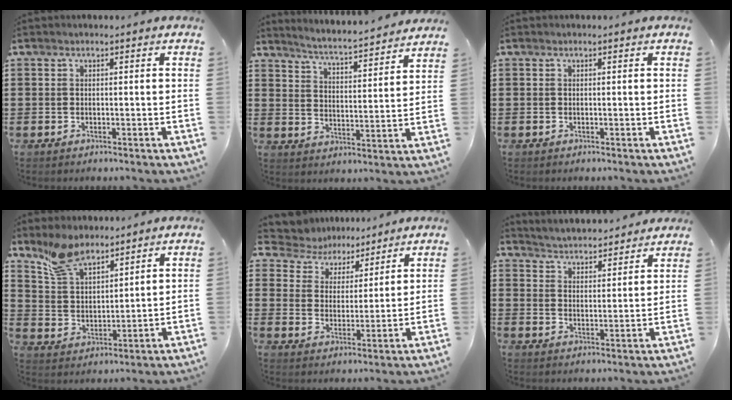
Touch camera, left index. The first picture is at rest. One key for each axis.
{"total": 4.1, "fx": 4.0, "fy": -0.7, "fz": 0.8, "tx": -0.037, "ty": -0.039, "tz": 0.060}
{"total": 0.0}
{"total": 7.3, "fx": 6.4, "fy": 2.4, "fz": 2.7, "tx": -0.075, "ty": -0.014, "tz": 0.122}
{"total": 5.2, "fx": 4.6, "fy": 2.4, "fz": 0.0, "tx": -0.034, "ty": -0.023, "tz": 0.078}
{"total": 4.0, "fx": 3.9, "fy": -0.3, "fz": -0.4, "tx": -0.012, "ty": -0.030, "tz": 0.066}